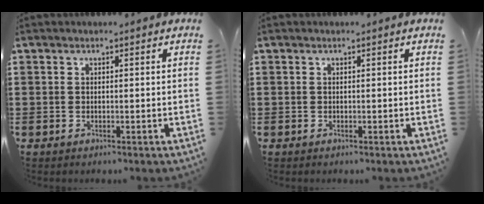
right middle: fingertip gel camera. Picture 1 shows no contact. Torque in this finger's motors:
{"motor_torque": [-0.21, -0.01, -0.02, -0.01]}